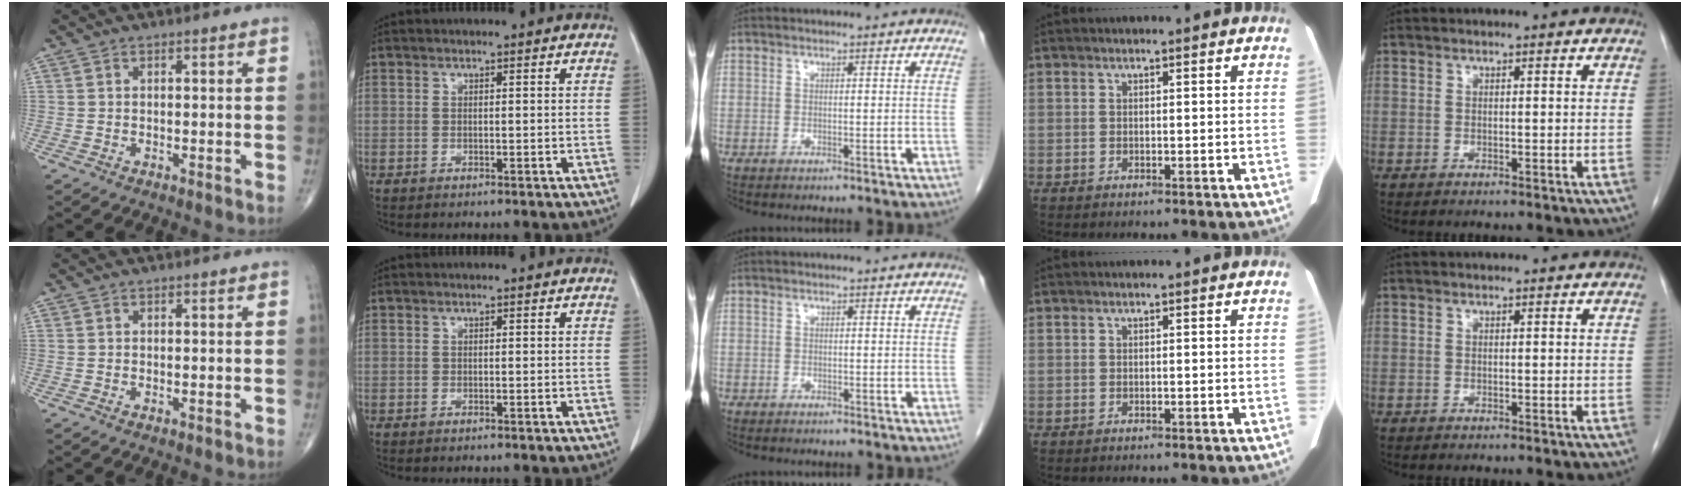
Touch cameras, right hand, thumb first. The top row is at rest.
{"middle": {"total": 0.9, "force": [-0.7, 0.6, 0.1], "torque": [-0.006, 0.003, -0.011]}}